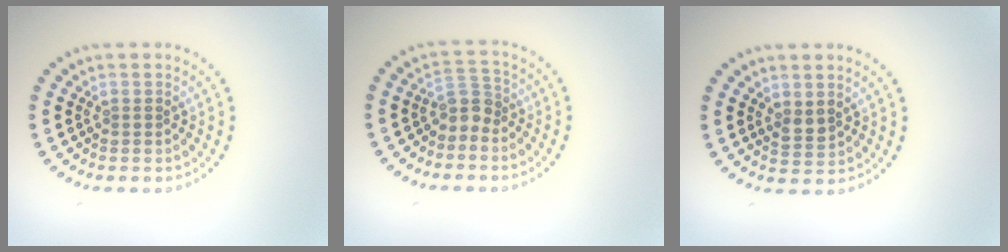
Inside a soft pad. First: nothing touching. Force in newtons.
{"total": 2.2, "press": 1.8, "slide": 1.4}
{"total": 1.4, "press": 1.3, "slide": 0.6}